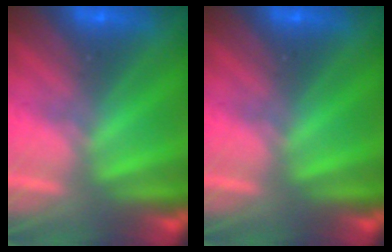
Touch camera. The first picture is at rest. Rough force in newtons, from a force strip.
{"total": 0.0}